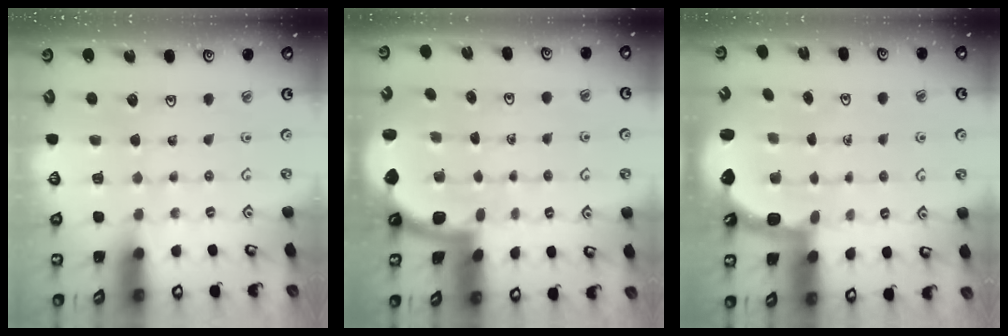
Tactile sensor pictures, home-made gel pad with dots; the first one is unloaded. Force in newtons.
{"total": 1.6, "press": 1.6, "slide": 0.1}
{"total": 2.8, "press": 2.0, "slide": 2.0}